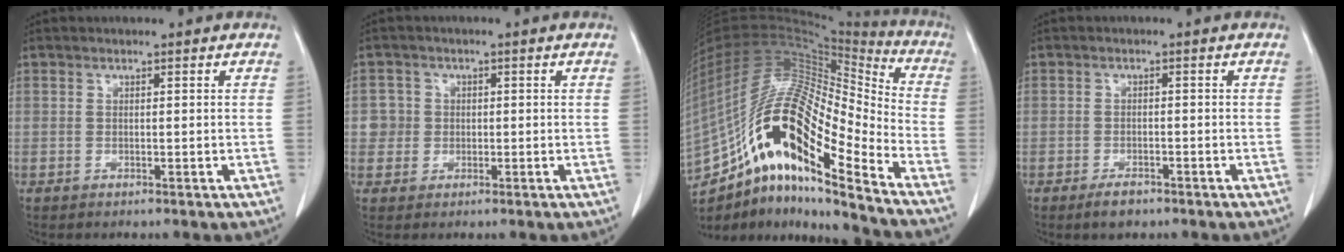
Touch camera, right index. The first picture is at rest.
{"total": 3.1, "force": [-0.1, 3.1, 0.0], "torque": [0.013, 0.008, -0.002]}
{"total": 27.4, "force": [-15.0, 5.9, 22.2], "torque": [-0.440, -0.001, -0.269]}
{"total": 2.7, "force": [-1.9, 1.2, 1.4], "torque": [-0.025, 0.000, -0.027]}